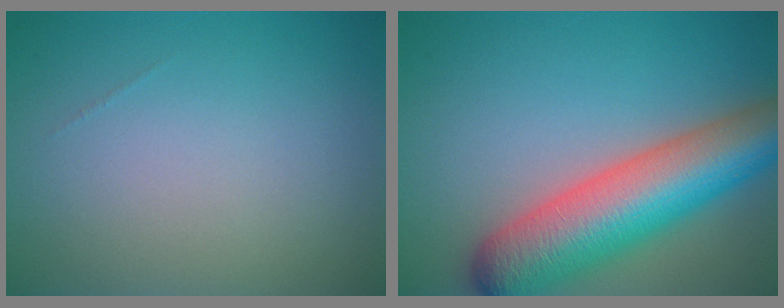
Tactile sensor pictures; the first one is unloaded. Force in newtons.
{"total": 10.6, "press": 10.6, "slide": 0.5}